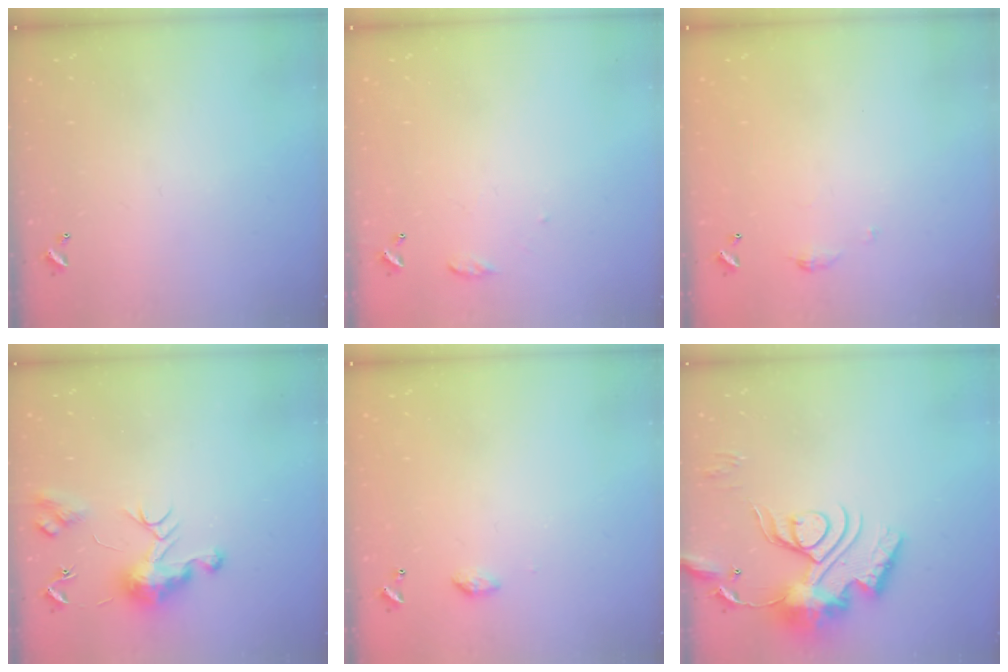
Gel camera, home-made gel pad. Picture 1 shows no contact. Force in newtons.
{"total": 5.9, "press": 5.8, "slide": 0.7}
{"total": 3.5, "press": 3.5, "slide": 0.6}
{"total": 9.6, "press": 9.5, "slide": 0.9}
{"total": 4.1, "press": 4.1, "slide": 0.6}
{"total": 18.4, "press": 18.3, "slide": 1.8}